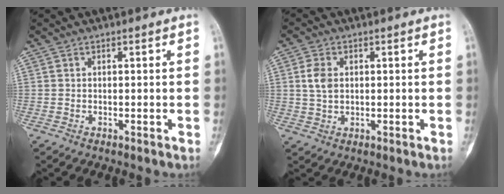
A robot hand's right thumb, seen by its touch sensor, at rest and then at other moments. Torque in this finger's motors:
{"motor_torque": [0.39, 0.63, 0.48, 0.12, 0.02]}